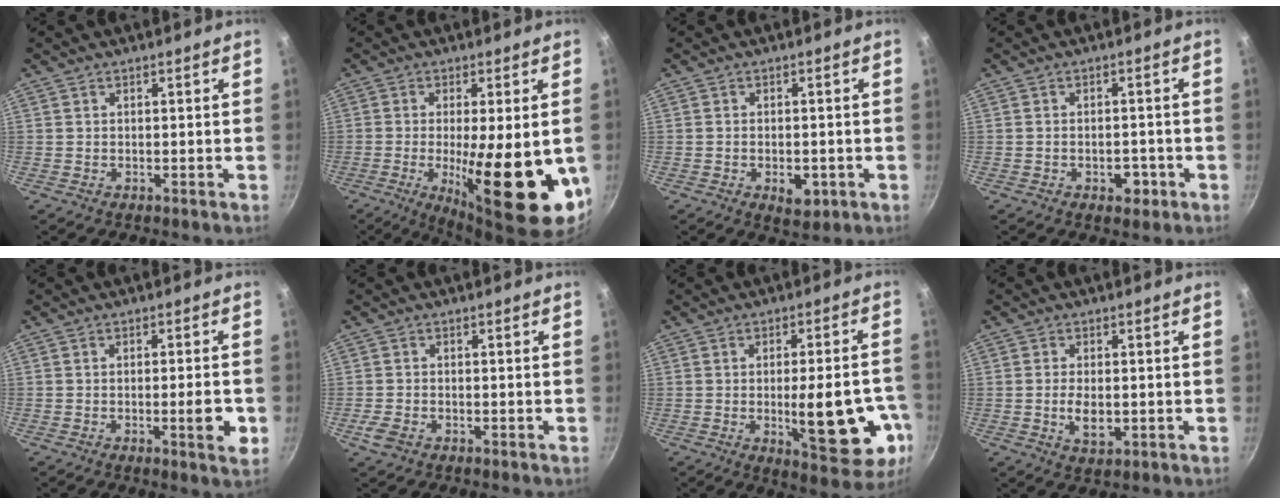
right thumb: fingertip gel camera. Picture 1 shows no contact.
{"total": 20.3, "force": [-3.9, 6.1, 19.0], "torque": [-0.266, -0.017, -0.045]}
{"total": 4.6, "force": [-1.5, 2.6, 3.4], "torque": [-0.038, 0.005, -0.015]}
{"total": 3.7, "force": [-1.6, 2.3, 2.4], "torque": [-0.019, 0.011, -0.018]}
{"total": 5.7, "force": [-1.5, 1.3, 5.4], "torque": [-0.067, 0.006, -0.021]}
{"total": 3.0, "force": [-1.6, 1.9, 1.8], "torque": [-0.043, 0.008, -0.032]}
{"total": 16.7, "force": [-4.1, 5.9, 15.1], "torque": [-0.182, 0.006, -0.047]}
{"total": 5.0, "force": [-0.7, 2.7, 4.1], "torque": [-0.078, -0.002, -0.009]}